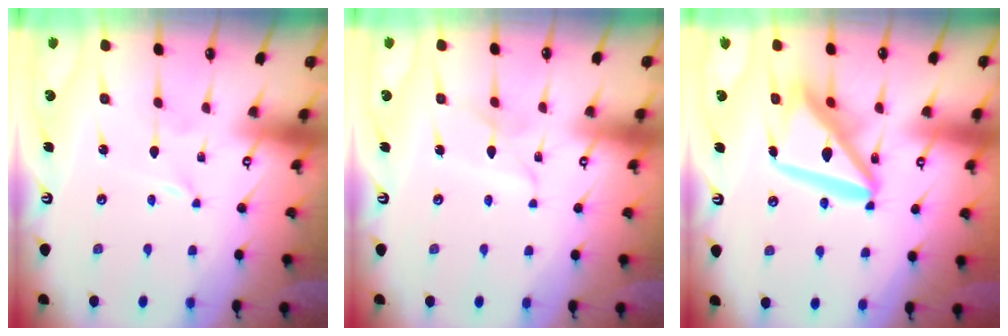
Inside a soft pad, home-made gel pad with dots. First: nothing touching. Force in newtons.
{"total": 6.0, "press": 6.0, "slide": 0.4}
{"total": 17.9, "press": 17.8, "slide": 2.2}